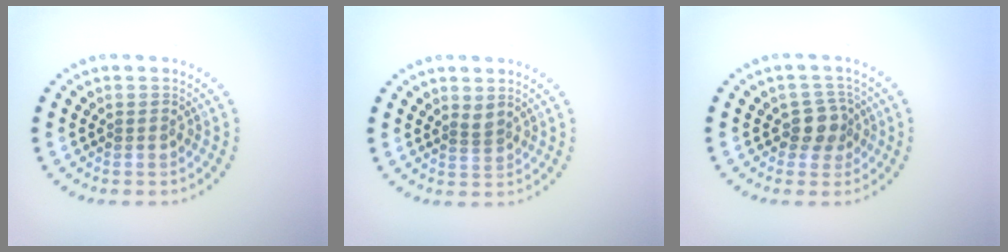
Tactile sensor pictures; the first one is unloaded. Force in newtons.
{"total": 0.8, "press": 0.5, "slide": 0.7}
{"total": 2.4, "press": 1.9, "slide": 1.4}